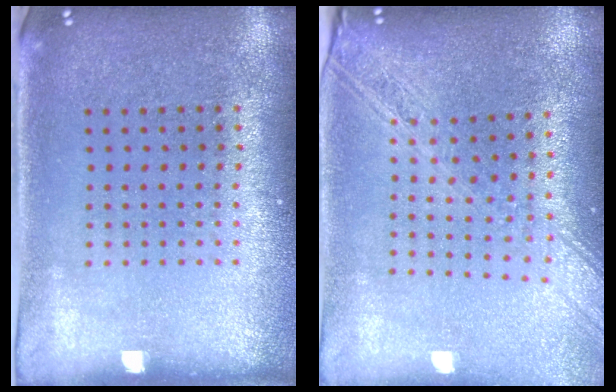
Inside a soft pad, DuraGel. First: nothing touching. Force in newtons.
{"total": 2.0, "press": 1.8, "slide": 1.0}